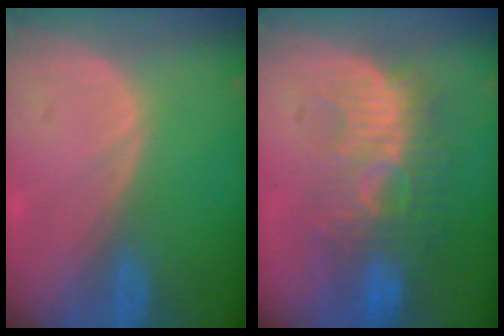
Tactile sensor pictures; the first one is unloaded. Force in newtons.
{"total": 9.9, "press": 9.1, "slide": 3.7}